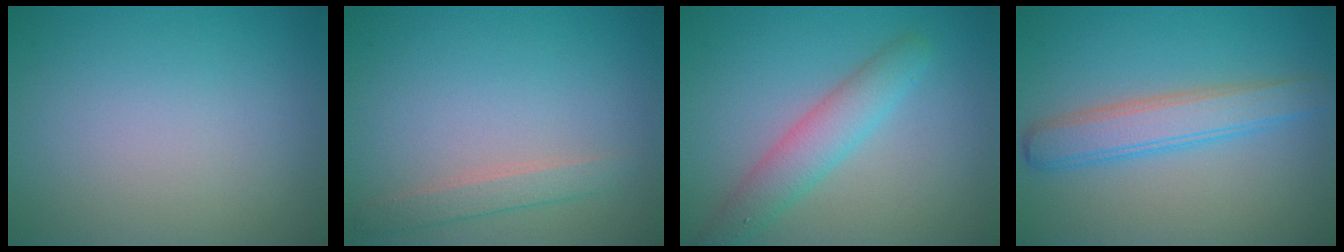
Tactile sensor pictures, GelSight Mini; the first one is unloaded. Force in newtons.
{"total": 1.7, "press": 1.7, "slide": 0.1}
{"total": 3.6, "press": 3.6, "slide": 0.0}
{"total": 3.9, "press": 3.9, "slide": 0.1}